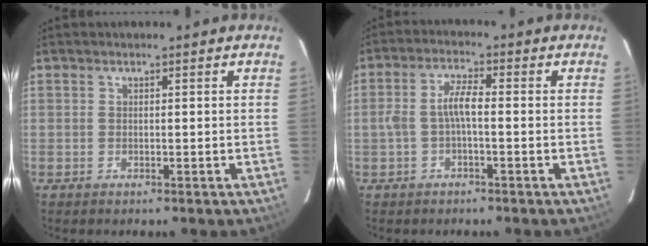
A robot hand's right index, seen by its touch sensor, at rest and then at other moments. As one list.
[{"total": 4.5, "force": [-1.0, 1.1, 4.2], "torque": [-0.090, 0.012, -0.017]}]